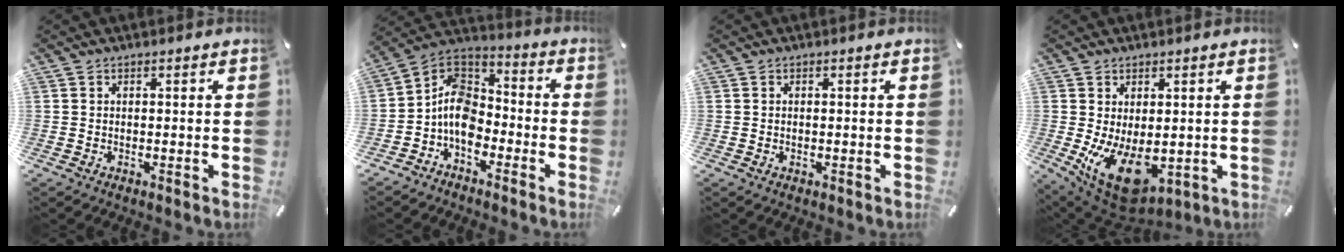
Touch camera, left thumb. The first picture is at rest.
{"total": 10.3, "force": [-5.0, 7.5, 5.0], "torque": [-0.126, 0.015, -0.100]}
{"total": 0.5, "force": [0.0, 0.3, 0.5], "torque": [-0.009, -0.001, 0.000]}
{"total": 11.5, "force": [-2.1, 6.6, 9.1], "torque": [-0.153, -0.003, -0.026]}